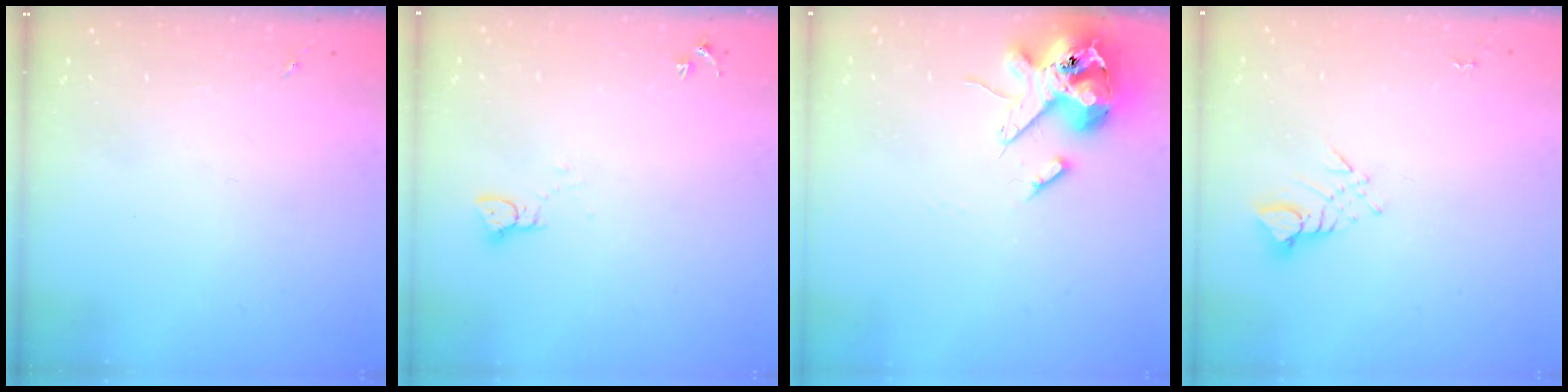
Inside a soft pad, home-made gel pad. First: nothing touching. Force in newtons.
{"total": 2.1, "press": 2.1, "slide": 0.2}
{"total": 13.7, "press": 13.5, "slide": 2.3}
{"total": 4.2, "press": 4.2, "slide": 0.2}